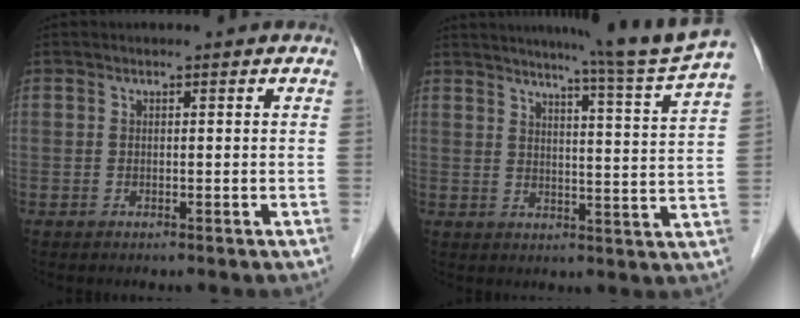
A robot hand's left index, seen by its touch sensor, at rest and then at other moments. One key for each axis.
{"total": 14.0, "fx": 12.2, "fy": -2.9, "fz": 6.2, "tx": -0.101, "ty": -0.050, "tz": 0.149}